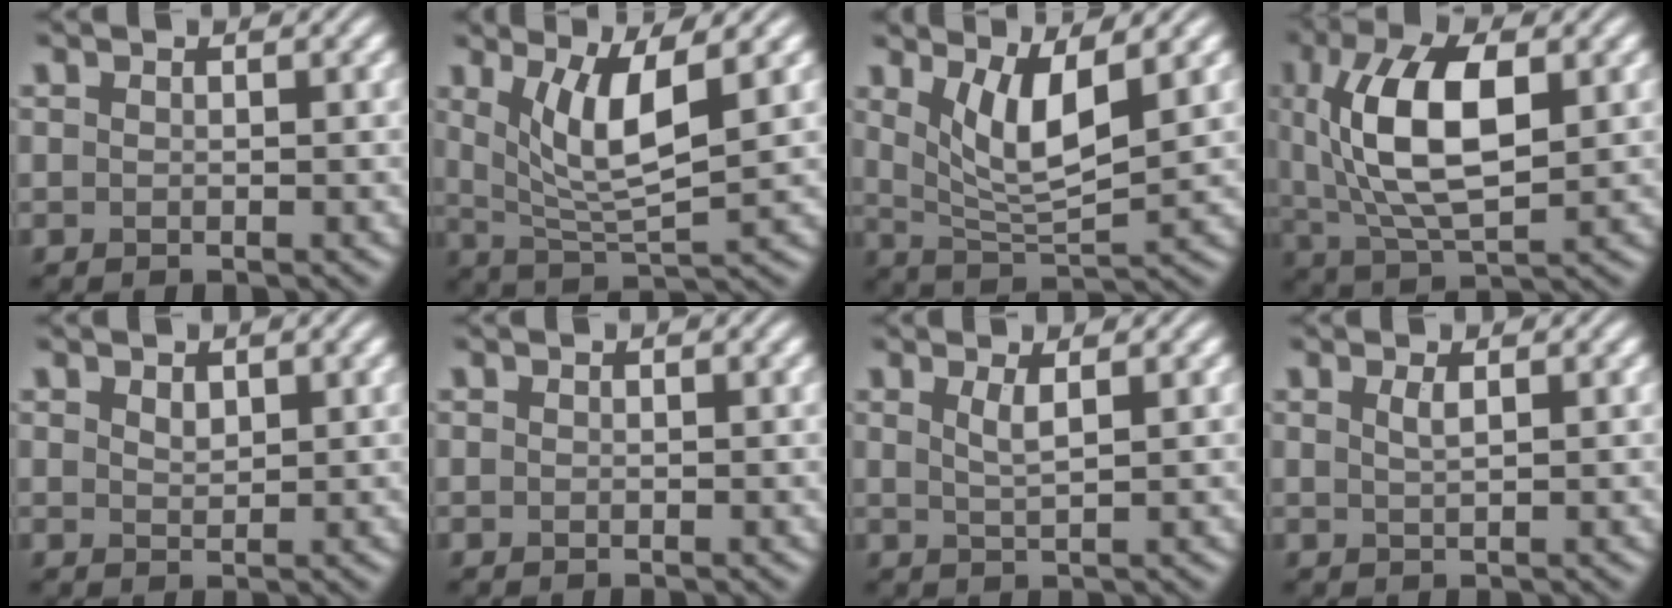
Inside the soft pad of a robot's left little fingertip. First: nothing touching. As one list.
[{"total": 5.7, "force": [2.0, 1.5, 5.1], "torque": [-0.096, -0.011, 0.044]}, {"total": 5.4, "force": [2.2, 1.6, 4.6], "torque": [-0.091, -0.013, 0.049]}, {"total": 9.8, "force": [1.9, 4.4, 8.6], "torque": [-0.166, 0.008, 0.031]}, {"total": 1.2, "force": [0.8, 0.6, 0.7], "torque": [-0.014, -0.001, 0.017]}, {"total": 0.0}, {"total": 1.8, "force": [0.8, 0.4, 1.5], "torque": [-0.028, -0.002, 0.013]}, {"total": 1.2, "force": [0.5, 0.3, 1.0], "torque": [-0.017, 0.002, 0.009]}]